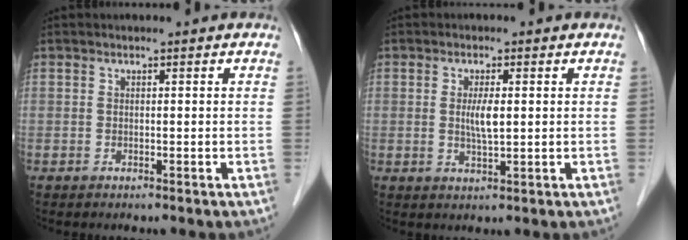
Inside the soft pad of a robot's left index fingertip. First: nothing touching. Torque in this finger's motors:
{"motor_torque": [0.29, 0.20, 0.15, 0.03]}